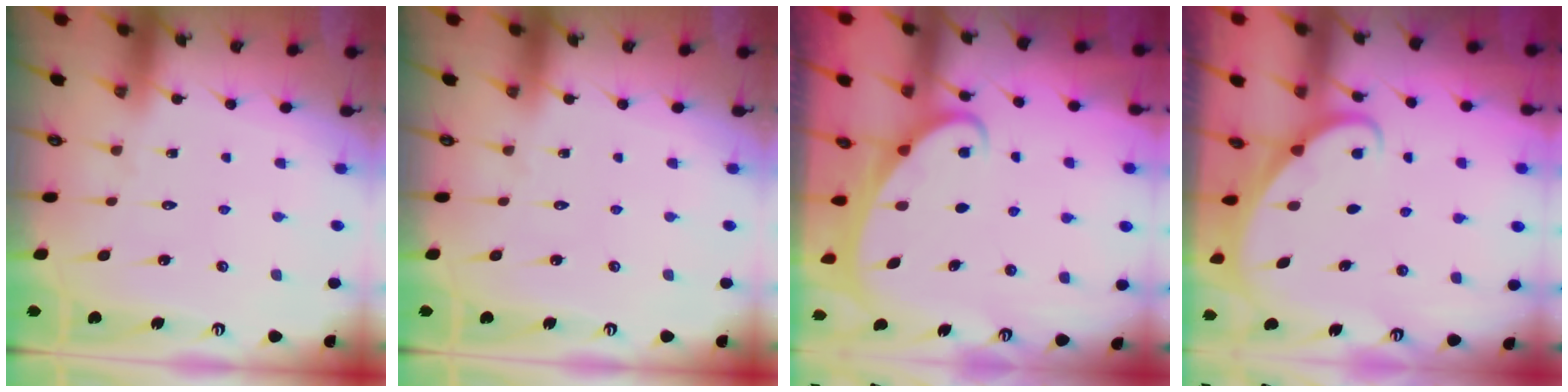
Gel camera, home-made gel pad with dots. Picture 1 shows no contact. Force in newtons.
{"total": 0.0}
{"total": 1.9, "press": 1.9, "slide": 0.3}
{"total": 1.6, "press": 1.6, "slide": 0.0}